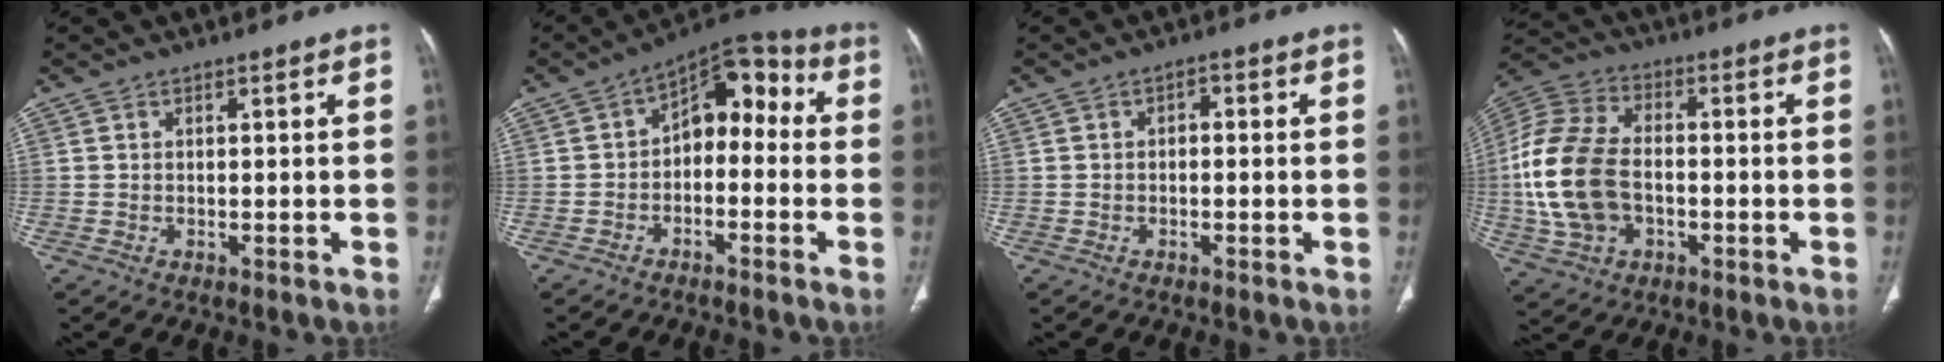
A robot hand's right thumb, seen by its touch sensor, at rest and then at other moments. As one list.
[{"total": 10.5, "force": [-0.8, 6.9, 7.9], "torque": [-0.070, 0.052, -0.029]}, {"total": 1.6, "force": [-0.2, 1.1, 1.2], "torque": [-0.012, 0.012, -0.008]}, {"total": 17.5, "force": [-2.1, 11.5, 13.0], "torque": [-0.278, 0.020, -0.035]}]